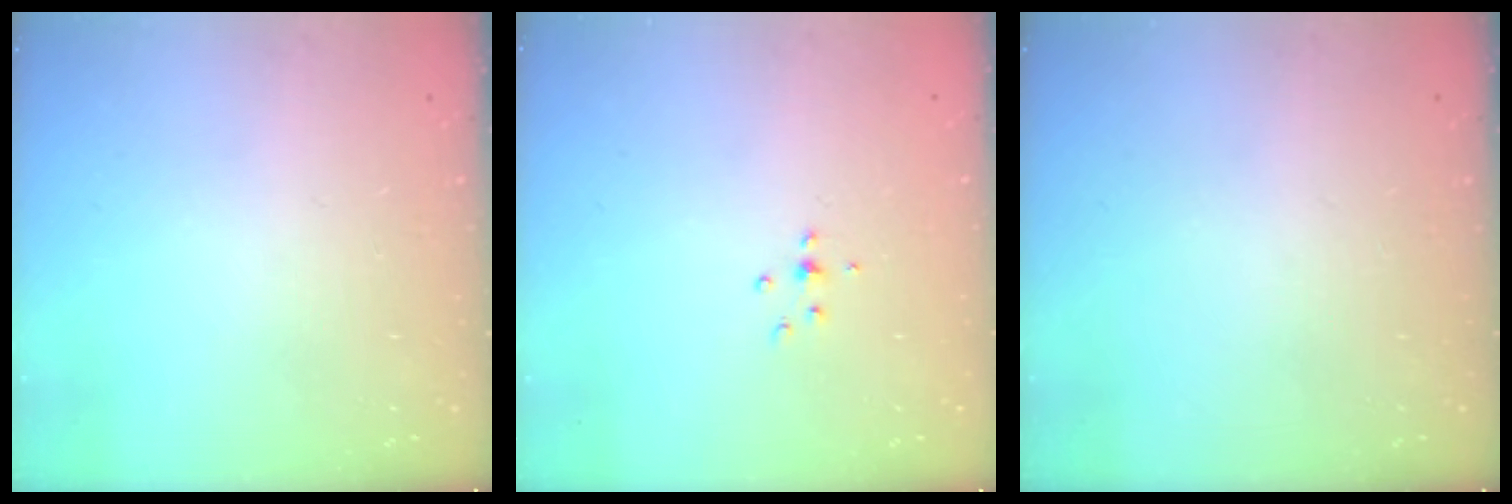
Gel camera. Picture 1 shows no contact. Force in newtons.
{"total": 4.0, "press": 3.8, "slide": 1.1}
{"total": 0.0}